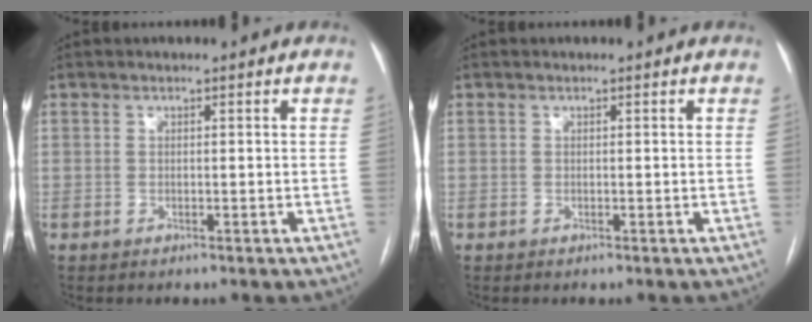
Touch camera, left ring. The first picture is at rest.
{"total": 0.0}